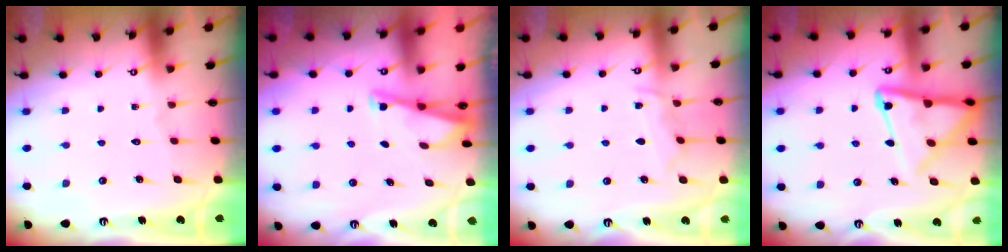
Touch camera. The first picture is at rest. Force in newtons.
{"total": 3.3, "press": 3.3, "slide": 0.3}
{"total": 5.6, "press": 5.6, "slide": 0.6}
{"total": 13.1, "press": 13.1, "slide": 1.3}